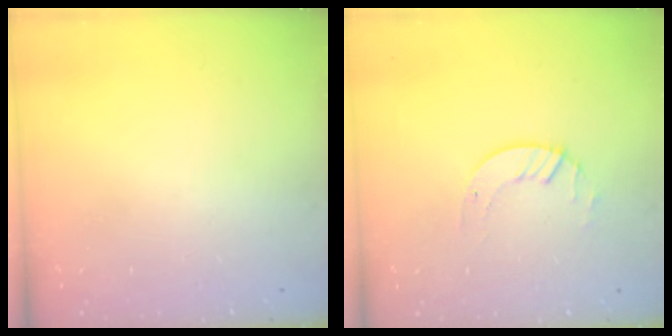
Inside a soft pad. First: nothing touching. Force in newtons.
{"total": 2.7, "press": 2.7, "slide": 0.3}